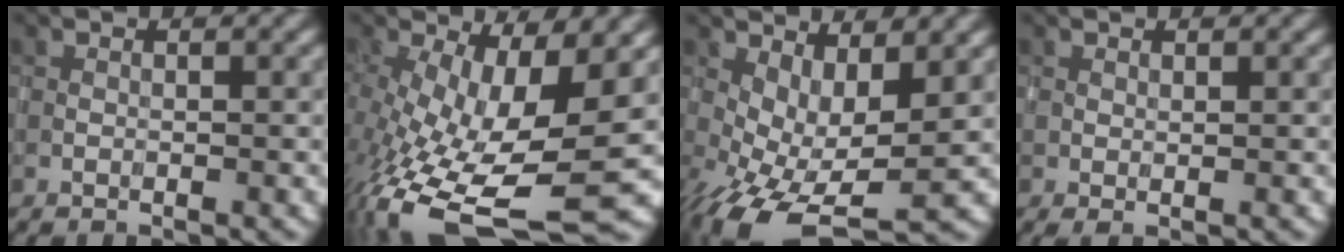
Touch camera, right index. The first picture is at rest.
{"total": 12.3, "force": [-2.4, 4.7, 11.1], "torque": [-0.208, -0.025, -0.035]}
{"total": 8.3, "force": [-1.5, 3.7, 7.3], "torque": [-0.139, -0.005, -0.021]}
{"total": 0.6, "force": [0.3, 0.1, 0.5], "torque": [-0.011, -0.001, 0.004]}